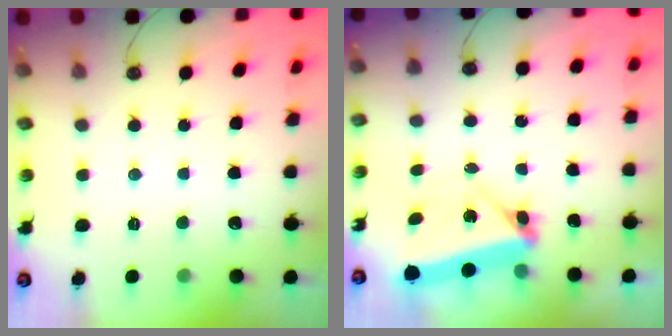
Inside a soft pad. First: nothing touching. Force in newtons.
{"total": 8.3, "press": 4.7, "slide": 6.8}